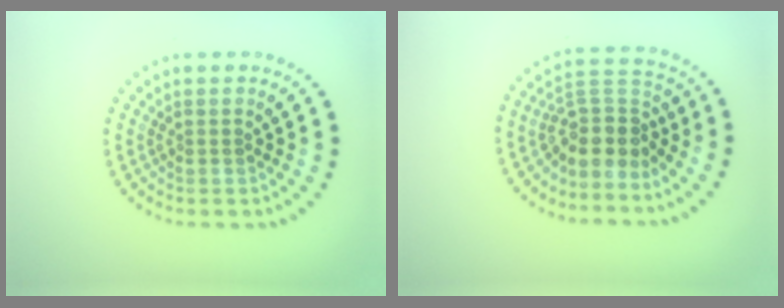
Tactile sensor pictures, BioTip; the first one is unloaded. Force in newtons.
{"total": 4.0, "press": 3.1, "slide": 2.5}